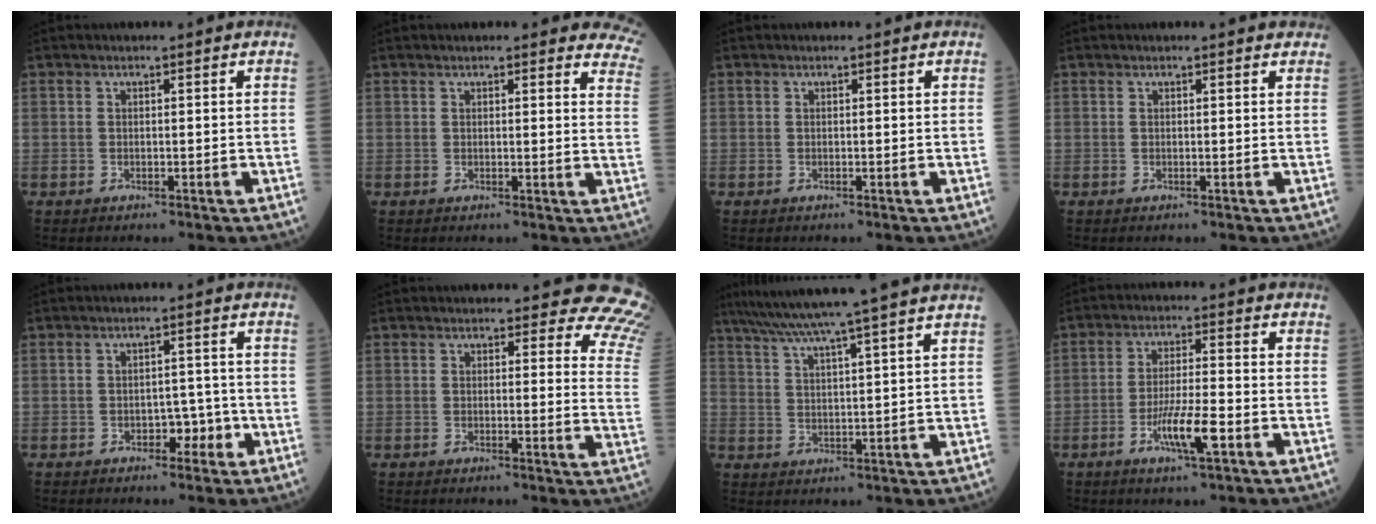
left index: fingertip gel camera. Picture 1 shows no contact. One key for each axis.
{"total": 10.9, "fx": 9.9, "fy": 2.5, "fz": 3.9, "tx": -0.006, "ty": -0.025, "tz": 0.074}
{"total": 0.0}
{"total": 2.7, "fx": 2.5, "fy": 0.7, "fz": 0.7, "tx": -0.008, "ty": 0.013, "tz": 0.013}
{"total": 3.4, "fx": -1.6, "fy": 2.1, "fz": 2.2, "tx": -0.024, "ty": 0.010, "tz": -0.021}
{"total": 11.4, "fx": 10.5, "fy": 3.2, "fz": 3.1, "tx": 0.011, "ty": -0.066, "tz": 0.067}
{"total": 14.5, "fx": 12.2, "fy": -2.3, "fz": 7.5, "tx": -0.128, "ty": -0.001, "tz": 0.171}
{"total": 7.0, "fx": -3.1, "fy": 0.6, "fz": 6.3, "tx": -0.122, "ty": -0.007, "tz": -0.057}